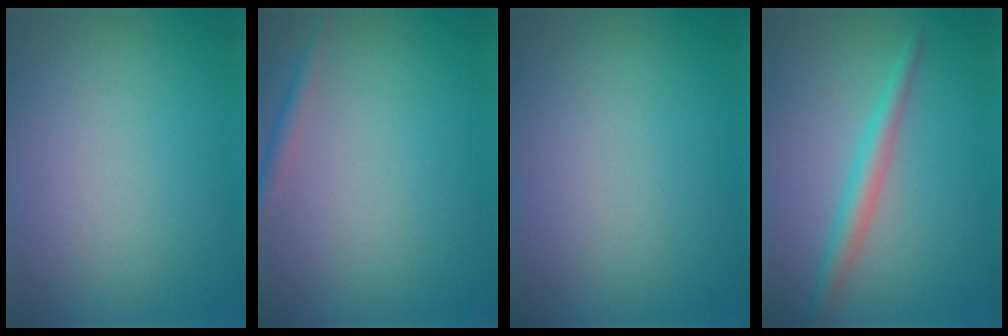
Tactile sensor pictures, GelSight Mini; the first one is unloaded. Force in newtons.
{"total": 1.4, "press": 1.4, "slide": 0.0}
{"total": 0.0}
{"total": 2.6, "press": 2.6, "slide": 0.0}